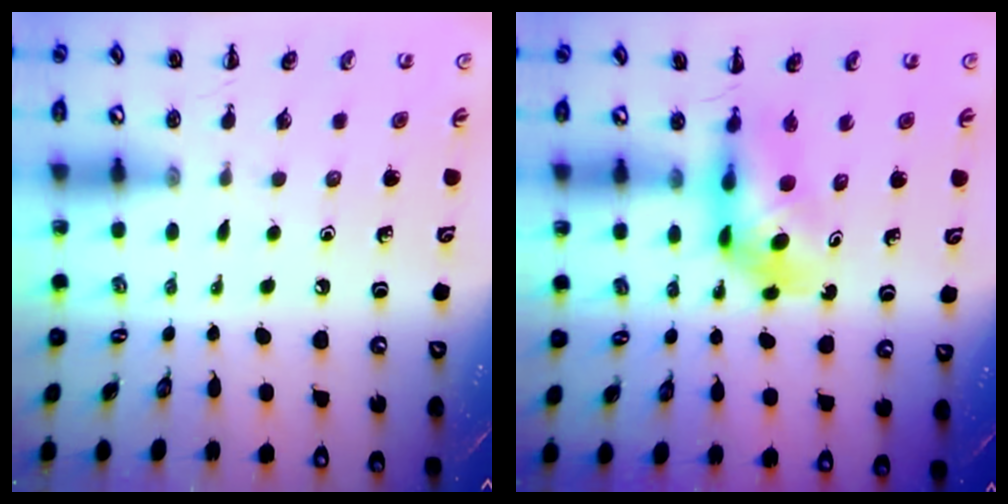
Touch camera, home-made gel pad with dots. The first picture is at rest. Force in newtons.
{"total": 5.1, "press": 5.0, "slide": 0.7}